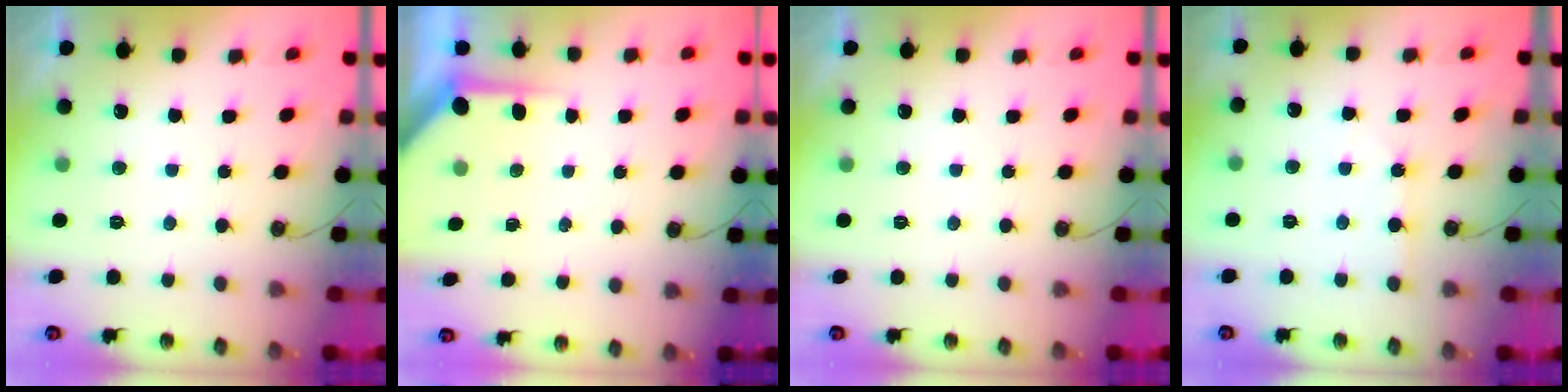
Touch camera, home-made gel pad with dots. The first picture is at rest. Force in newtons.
{"total": 4.0, "press": 4.0, "slide": 0.2}
{"total": 0.0}
{"total": 3.1, "press": 3.1, "slide": 0.4}